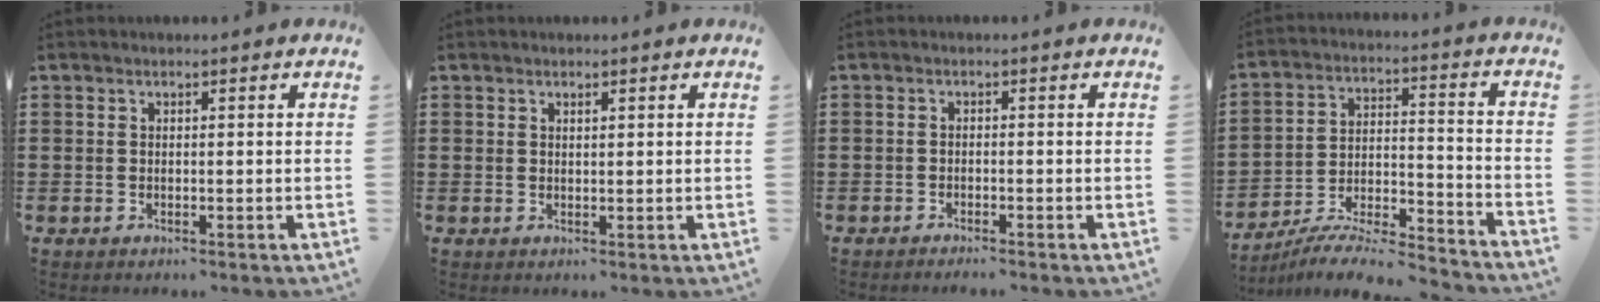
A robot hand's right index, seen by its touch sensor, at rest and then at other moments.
{"total": 0.9, "force": [0.8, 0.3, 0.2], "torque": [-0.005, 0.002, 0.016]}
{"total": 0.9, "force": [-0.9, -0.1, 0.1], "torque": [-0.004, 0.000, -0.018]}
{"total": 6.9, "force": [-6.4, 0.9, 2.4], "torque": [-0.043, 0.000, -0.127]}